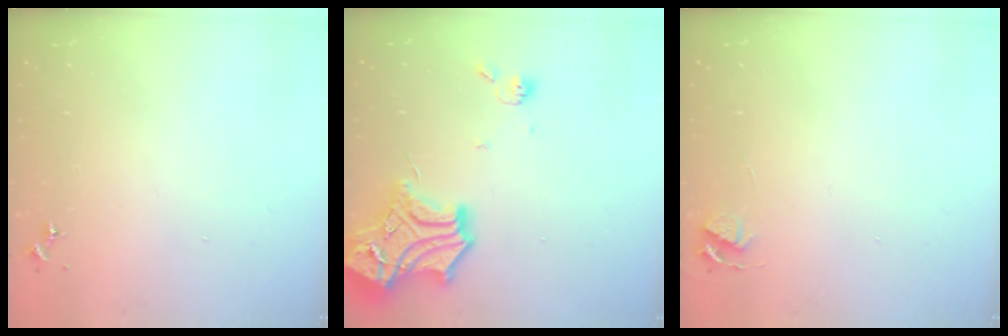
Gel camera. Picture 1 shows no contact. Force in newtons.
{"total": 19.1, "press": 19.0, "slide": 1.6}
{"total": 3.9, "press": 3.8, "slide": 0.5}